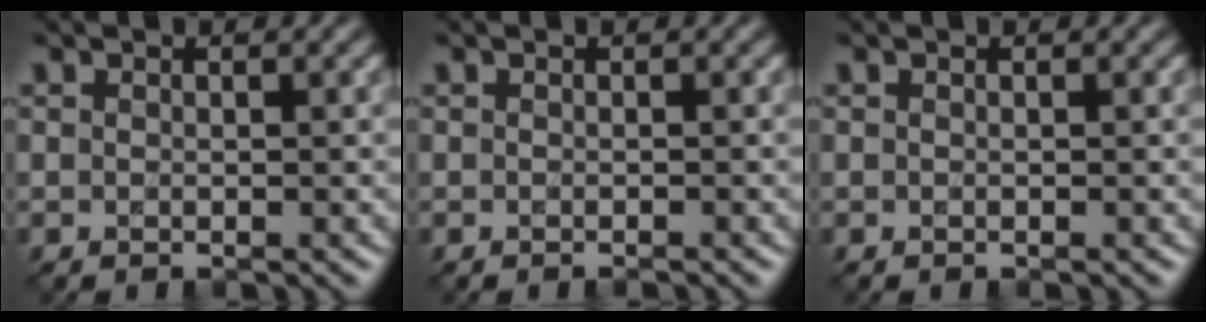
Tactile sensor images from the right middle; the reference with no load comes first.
{"total": 0.5, "force": [-0.4, 0.0, 0.3], "torque": [-0.002, 0.000, -0.008]}
{"total": 0.0}